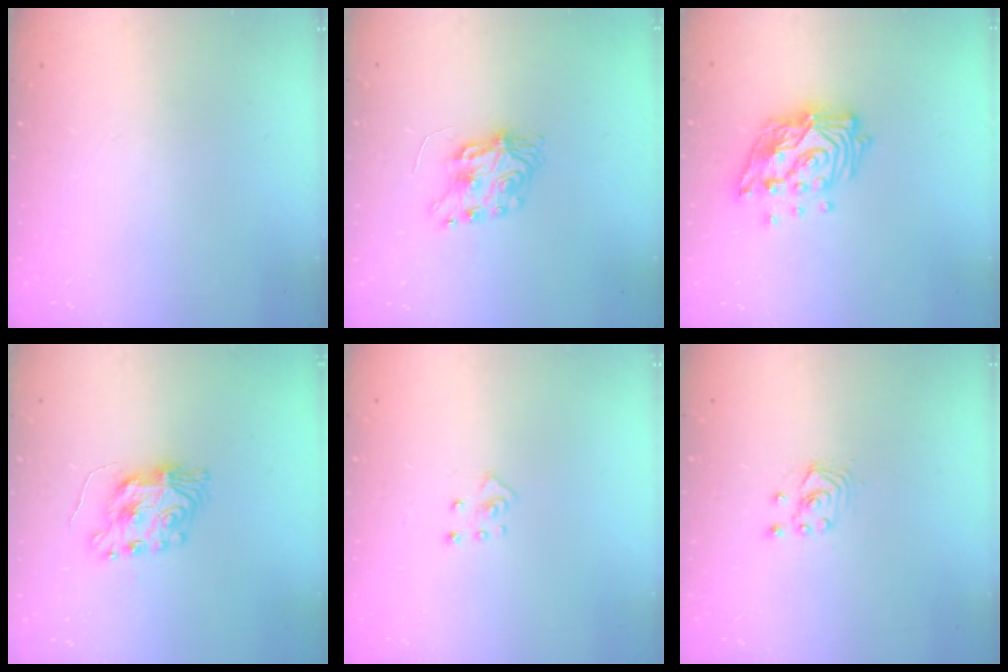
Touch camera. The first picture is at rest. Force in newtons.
{"total": 7.5, "press": 7.5, "slide": 0.3}
{"total": 17.9, "press": 17.8, "slide": 2.1}
{"total": 8.6, "press": 8.6, "slide": 0.5}
{"total": 3.9, "press": 3.8, "slide": 0.3}
{"total": 1.7, "press": 1.7, "slide": 0.2}